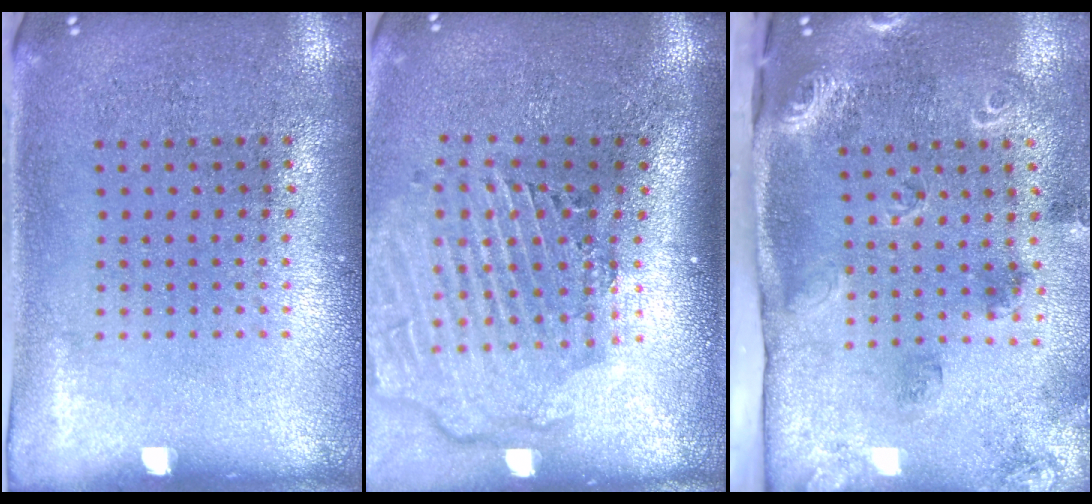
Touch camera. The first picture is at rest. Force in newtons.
{"total": 2.9, "press": 2.4, "slide": 1.7}
{"total": 2.1, "press": 1.8, "slide": 1.1}